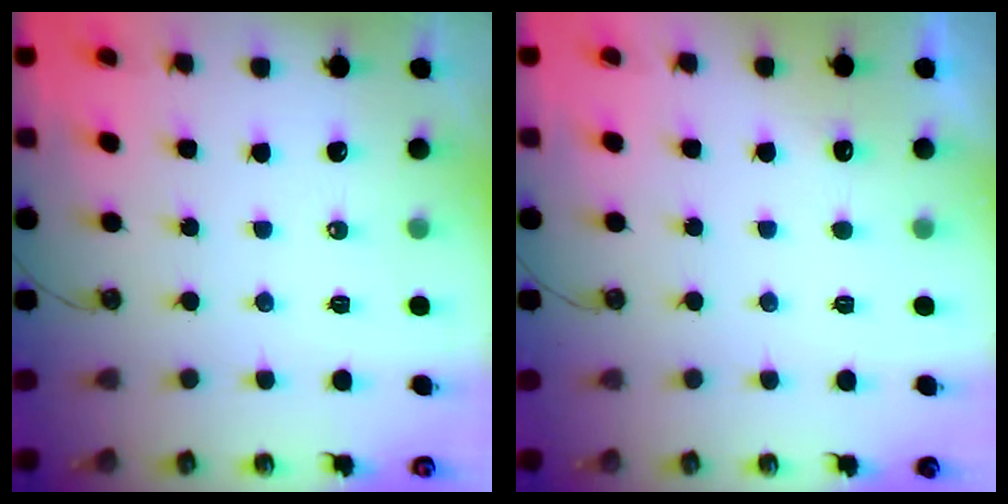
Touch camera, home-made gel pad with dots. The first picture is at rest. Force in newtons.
{"total": 2.6, "press": 2.4, "slide": 1.0}